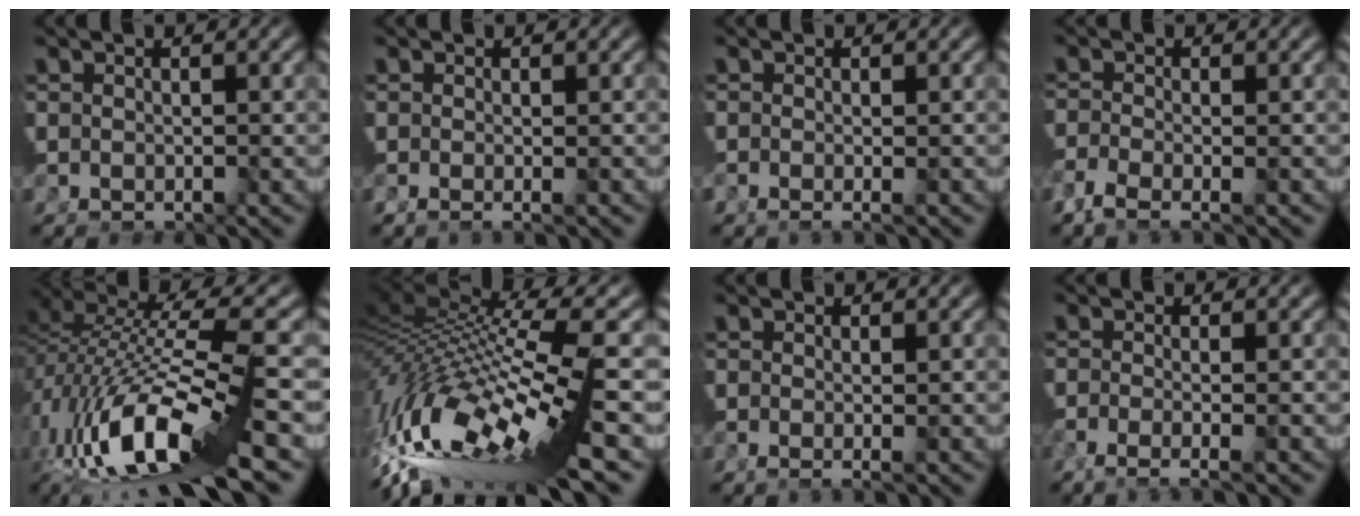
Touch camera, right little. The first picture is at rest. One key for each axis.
{"total": 1.2, "fx": -0.6, "fy": 0.5, "fz": 0.9, "tx": -0.023, "ty": -0.012, "tz": -0.004}
{"total": 1.5, "fx": -0.9, "fy": 0.4, "fz": 1.1, "tx": -0.024, "ty": -0.014, "tz": -0.009}
{"total": 2.6, "fx": -1.8, "fy": -0.1, "fz": 1.9, "tx": -0.038, "ty": -0.017, "tz": -0.023}
{"total": 11.3, "fx": -3.7, "fy": 4.2, "fz": 9.8, "tx": -0.198, "ty": -0.036, "tz": -0.033}
{"total": 11.2, "fx": -1.7, "fy": 5.7, "fz": 9.5, "tx": -0.184, "ty": -0.023, "tz": -0.012}
{"total": 1.3, "fx": -0.7, "fy": -0.2, "fz": 1.0, "tx": -0.022, "ty": -0.014, "tz": -0.005}
{"total": 2.6, "fx": -1.7, "fy": -0.4, "fz": 1.9, "tx": -0.035, "ty": -0.012, "tz": -0.027}